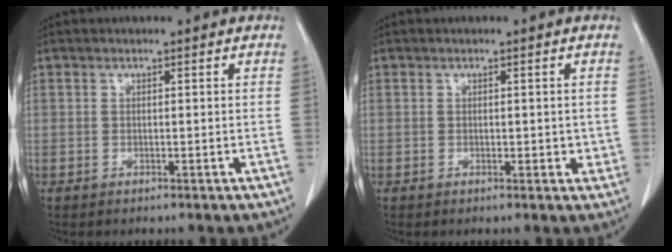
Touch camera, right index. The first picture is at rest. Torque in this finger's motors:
{"motor_torque": [0.01, 0.06, 0.00, 0.00]}